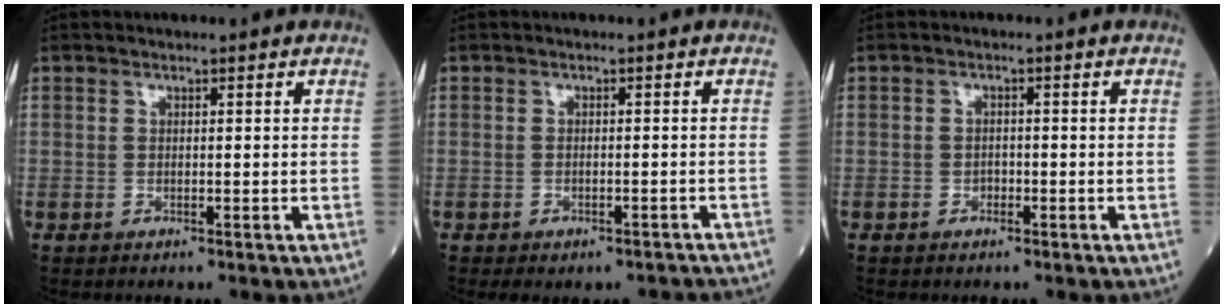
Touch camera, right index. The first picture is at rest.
{"total": 5.9, "force": [-4.9, 2.2, 2.3], "torque": [-0.023, 0.013, -0.055]}
{"total": 1.2, "force": [-0.6, 0.9, 0.5], "torque": [-0.005, 0.005, -0.009]}